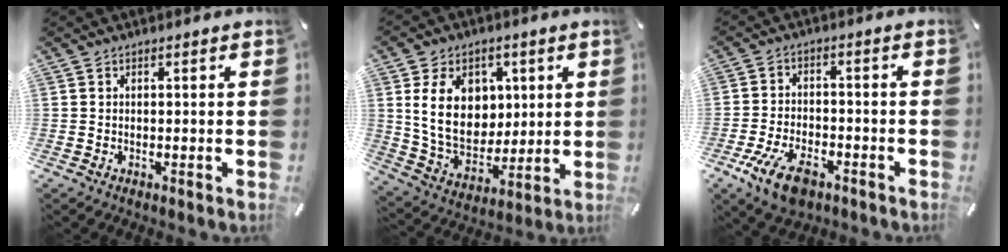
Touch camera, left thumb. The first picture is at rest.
{"total": 14.9, "force": [3.7, 11.7, 8.6], "torque": [-0.166, -0.005, 0.068]}
{"total": 9.8, "force": [-5.2, 5.2, 6.4], "torque": [-0.141, 0.015, -0.096]}